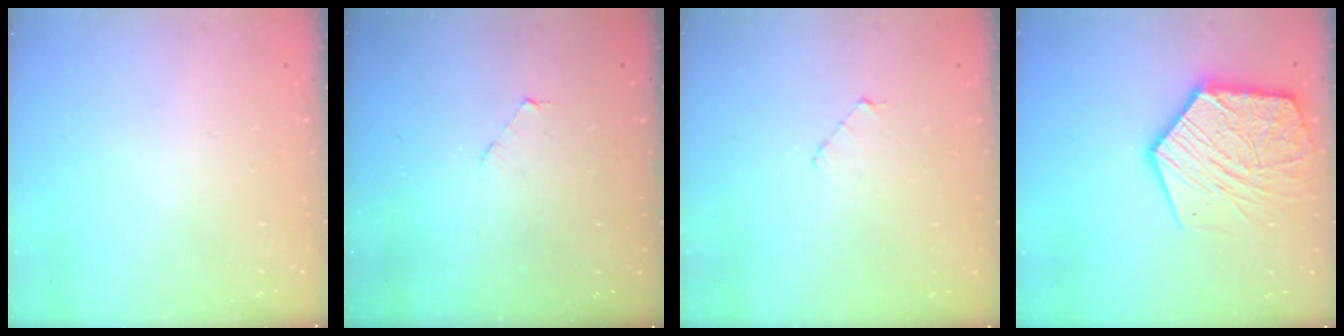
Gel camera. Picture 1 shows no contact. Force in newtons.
{"total": 1.9, "press": 1.9, "slide": 0.2}
{"total": 2.9, "press": 2.9, "slide": 0.3}
{"total": 19.5, "press": 19.3, "slide": 2.1}